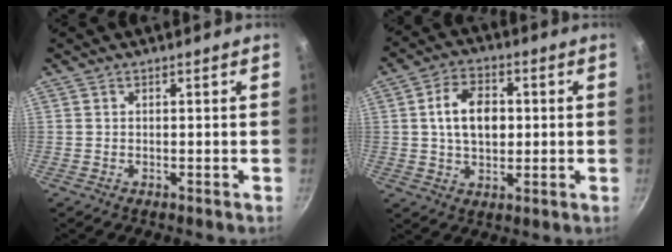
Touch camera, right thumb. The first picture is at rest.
{"total": 9.8, "force": [1.1, 6.5, 7.2], "torque": [-0.107, 0.009, 0.013]}